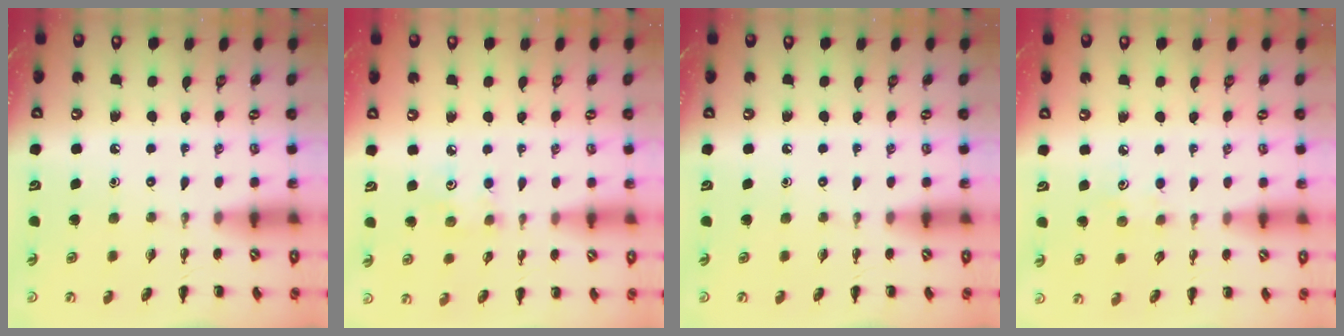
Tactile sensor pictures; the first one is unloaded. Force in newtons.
{"total": 3.4, "press": 3.3, "slide": 0.7}
{"total": 0.0}
{"total": 2.8, "press": 2.6, "slide": 0.8}